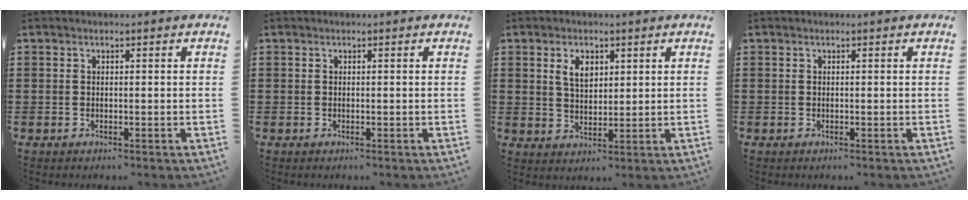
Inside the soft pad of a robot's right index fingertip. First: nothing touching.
{"total": 0.0}
{"total": 4.0, "force": [1.8, 2.3, 2.7], "torque": [-0.062, 0.010, 0.031]}
{"total": 0.0}